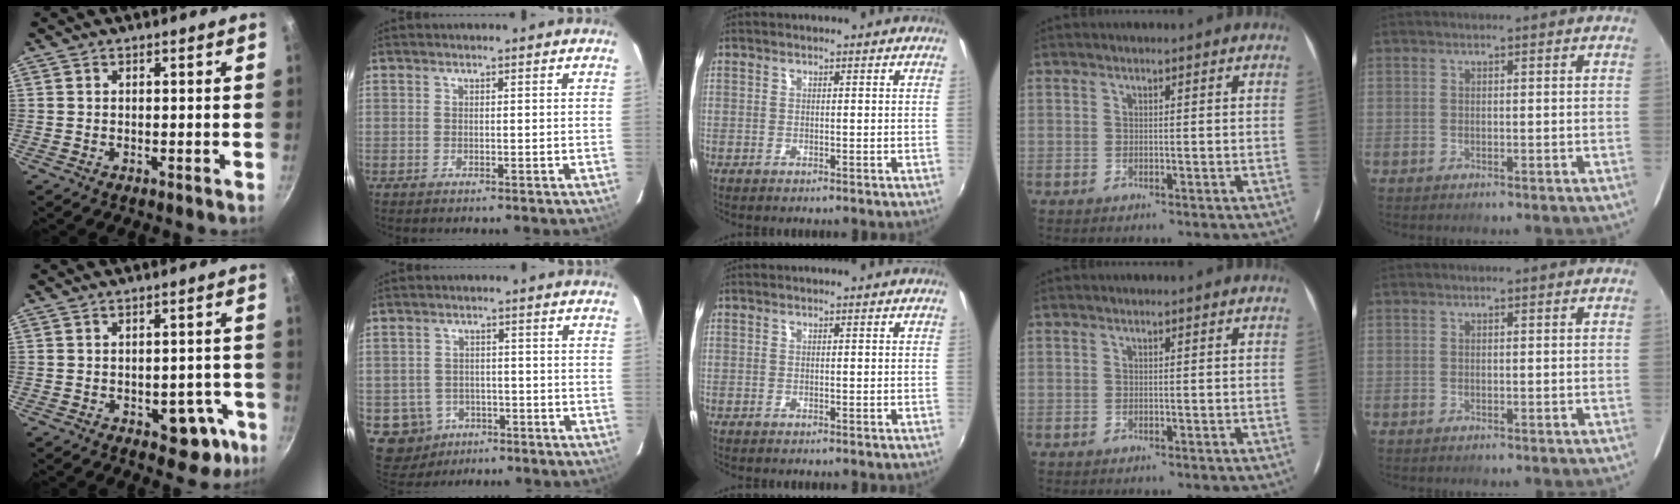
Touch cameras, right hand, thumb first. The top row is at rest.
{"thumb": {"total": 8.5, "force": [-3.6, 5.2, 5.7], "torque": [-0.016, 0.030, -0.035]}, "index": {"total": 7.9, "force": [-3.6, 6.9, 1.5], "torque": [-0.059, 0.018, -0.043]}}